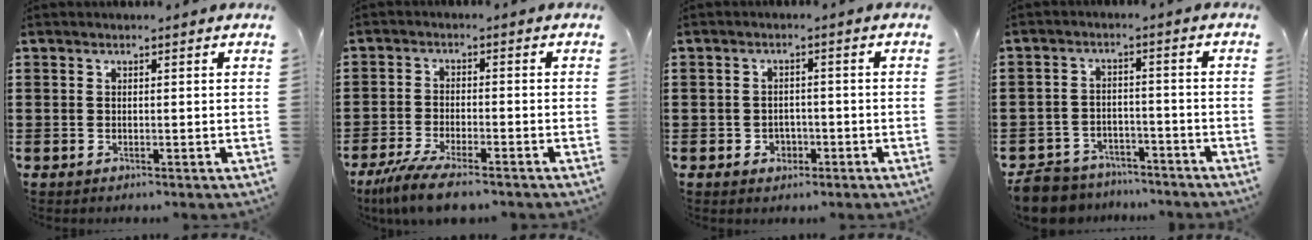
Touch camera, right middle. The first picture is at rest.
{"total": 5.5, "force": [-4.6, 0.5, 3.0], "torque": [-0.078, -0.020, -0.090]}
{"total": 1.9, "force": [-0.9, 1.5, 0.6], "torque": [-0.016, 0.000, -0.022]}
{"total": 6.0, "force": [-5.8, 1.4, 0.5], "torque": [-0.024, 0.008, -0.121]}